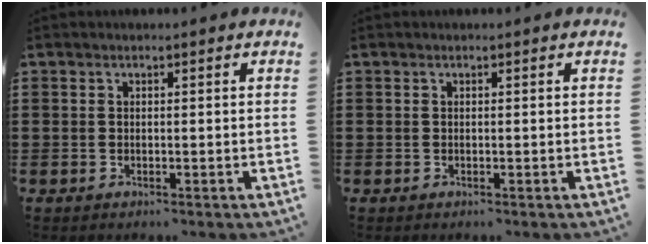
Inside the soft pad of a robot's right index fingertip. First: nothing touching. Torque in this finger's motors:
{"motor_torque": [0.00, 0.00, 0.00, -0.01]}